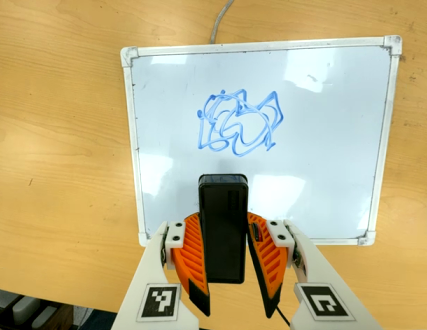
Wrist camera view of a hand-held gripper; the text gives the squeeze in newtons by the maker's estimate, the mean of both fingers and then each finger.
{"total": 9.1, "left": 7.0, "right": 11.1}